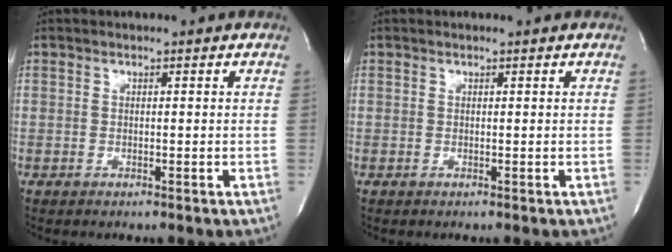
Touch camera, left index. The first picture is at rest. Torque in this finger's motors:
{"motor_torque": [0.10, -0.04, -0.06, 0.01]}